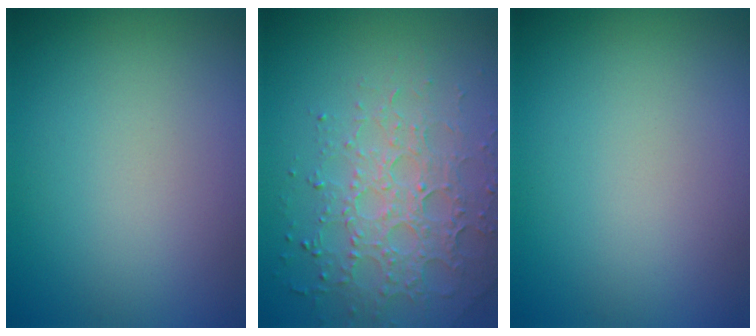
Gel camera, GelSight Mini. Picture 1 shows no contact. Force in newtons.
{"total": 4.4, "press": 3.9, "slide": 2.1}
{"total": 0.0}